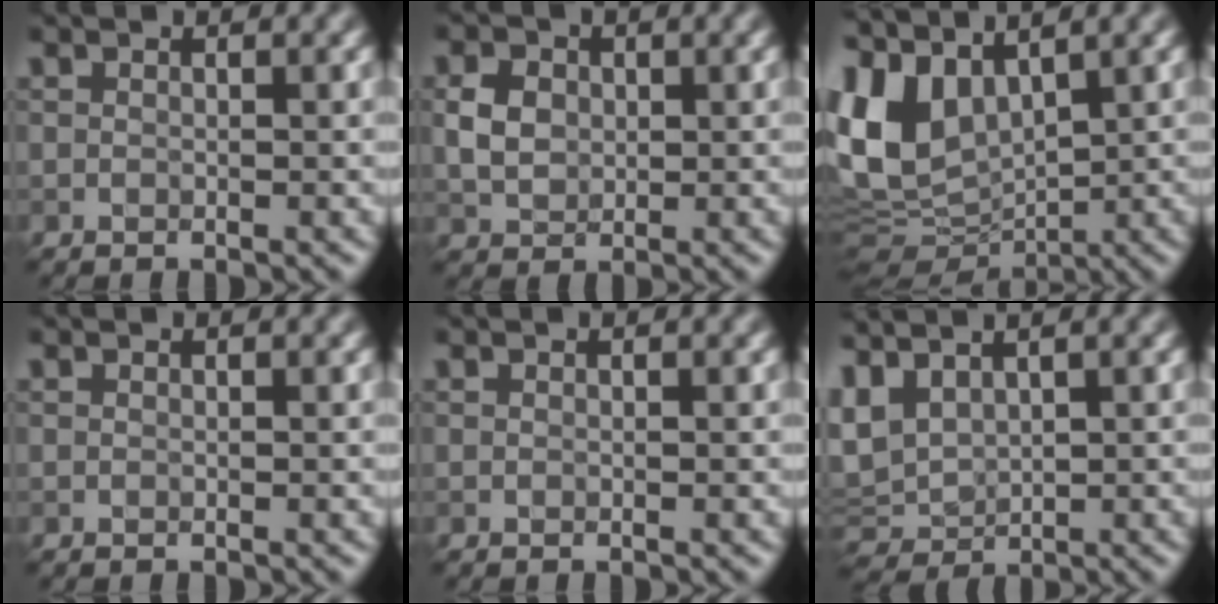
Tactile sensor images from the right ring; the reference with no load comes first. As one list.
[{"total": 3.0, "force": [0.3, 2.4, 1.8], "torque": [-0.037, 0.001, 0.005]}, {"total": 9.4, "force": [2.9, 5.5, 7.1], "torque": [-0.177, -0.004, 0.058]}, {"total": 0.0}, {"total": 0.0}, {"total": 3.6, "force": [1.6, 2.4, 2.1], "torque": [-0.050, 0.005, 0.035]}]